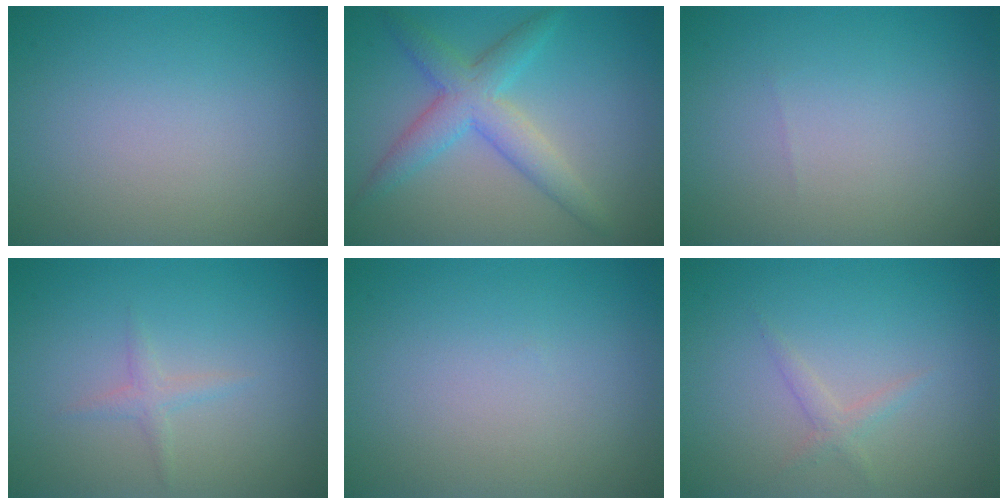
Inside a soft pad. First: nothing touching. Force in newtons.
{"total": 3.6, "press": 3.6, "slide": 0.2}
{"total": 0.0}
{"total": 1.1, "press": 1.1, "slide": 0.0}
{"total": 0.0}
{"total": 1.2, "press": 1.2, "slide": 0.1}